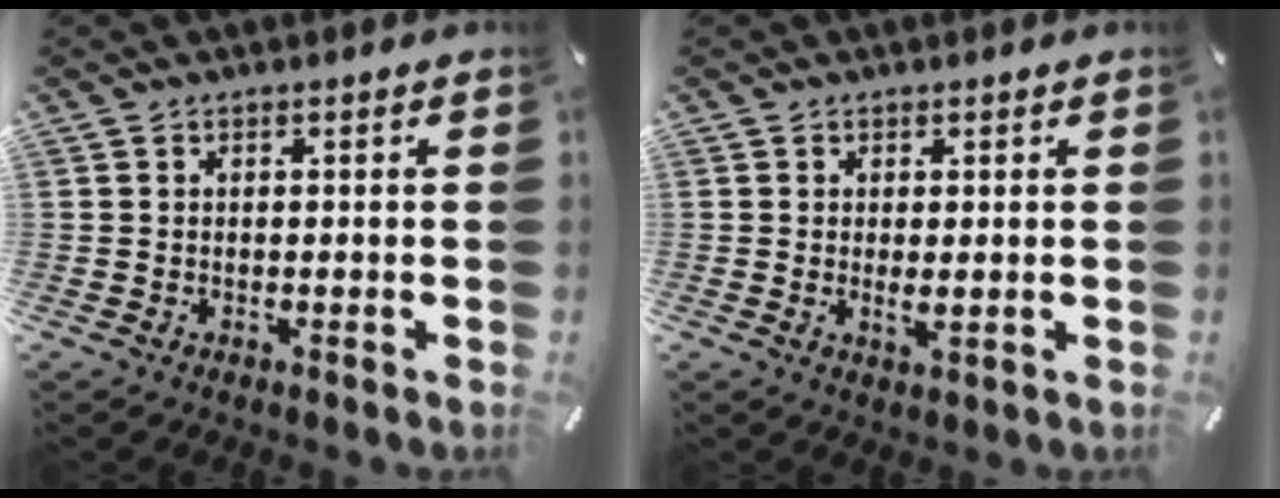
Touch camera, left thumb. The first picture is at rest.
{"total": 2.5, "force": [0.2, 0.5, 2.4], "torque": [-0.036, -0.007, 0.002]}